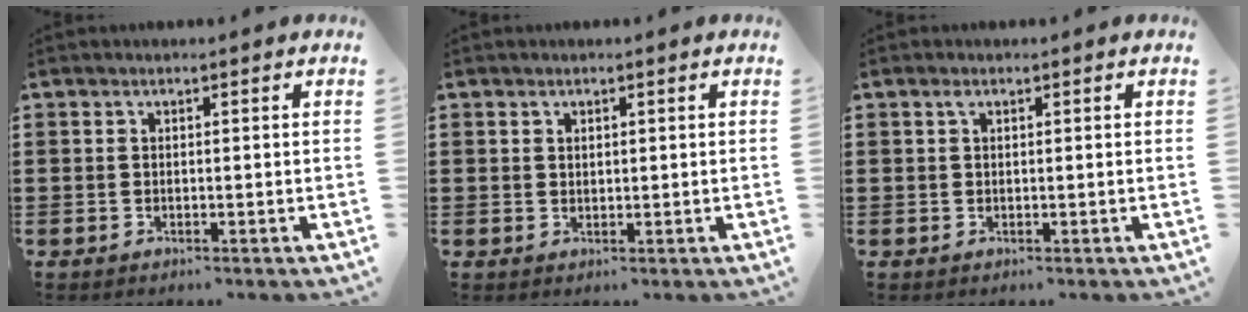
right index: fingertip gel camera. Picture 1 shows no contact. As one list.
[{"total": 0.8, "force": [0.6, 0.5, 0.3], "torque": [-0.008, 0.003, 0.011]}, {"total": 0.8, "force": [0.3, 0.3, 0.6], "torque": [-0.014, 0.001, 0.006]}]